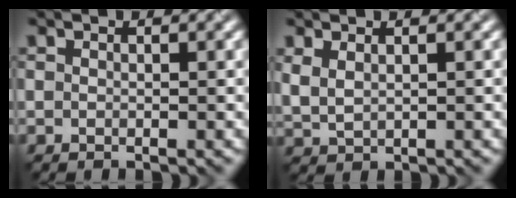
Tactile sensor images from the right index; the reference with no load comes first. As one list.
[{"total": 1.7, "force": [0.9, 1.0, 1.1], "torque": [-0.036, 0.001, 0.023]}]